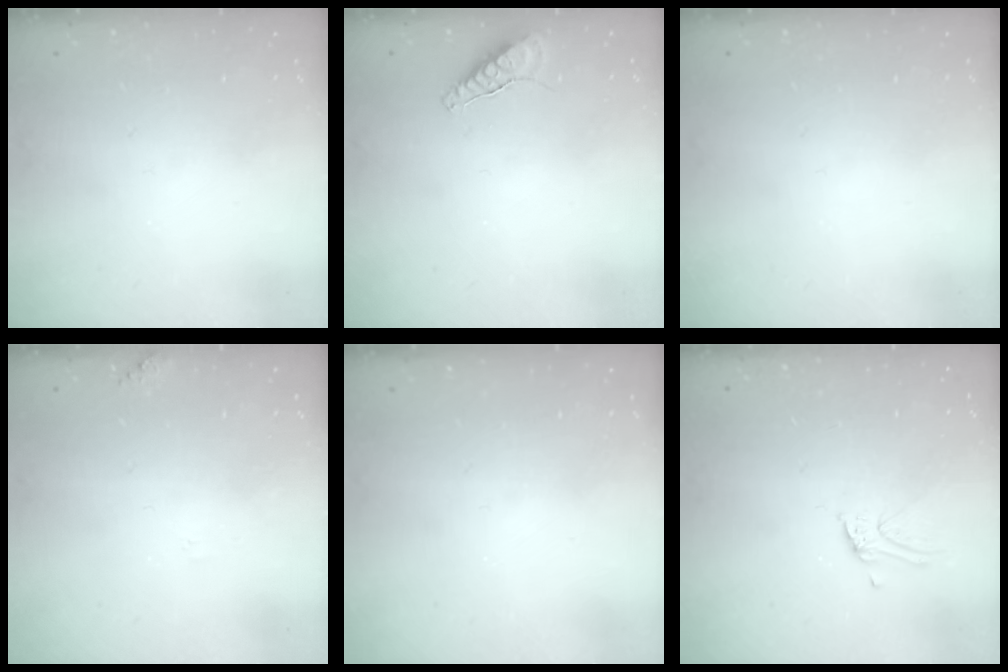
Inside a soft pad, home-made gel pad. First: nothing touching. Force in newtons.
{"total": 8.0, "press": 7.9, "slide": 1.1}
{"total": 0.0}
{"total": 5.8, "press": 5.7, "slide": 0.6}
{"total": 0.0}
{"total": 4.0, "press": 4.0, "slide": 0.3}